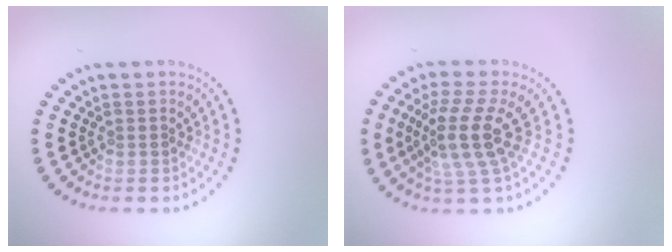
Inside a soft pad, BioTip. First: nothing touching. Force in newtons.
{"total": 4.4, "press": 3.2, "slide": 3.0}